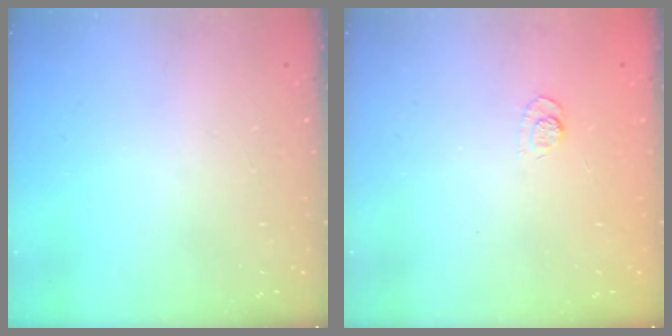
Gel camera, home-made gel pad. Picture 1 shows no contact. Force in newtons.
{"total": 3.6, "press": 3.3, "slide": 1.4}